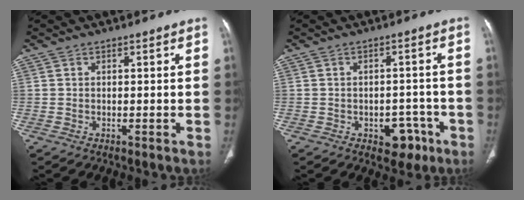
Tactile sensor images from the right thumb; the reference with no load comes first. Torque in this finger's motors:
{"motor_torque": [1.99, 1.77, 0.58, -0.76, -0.08]}